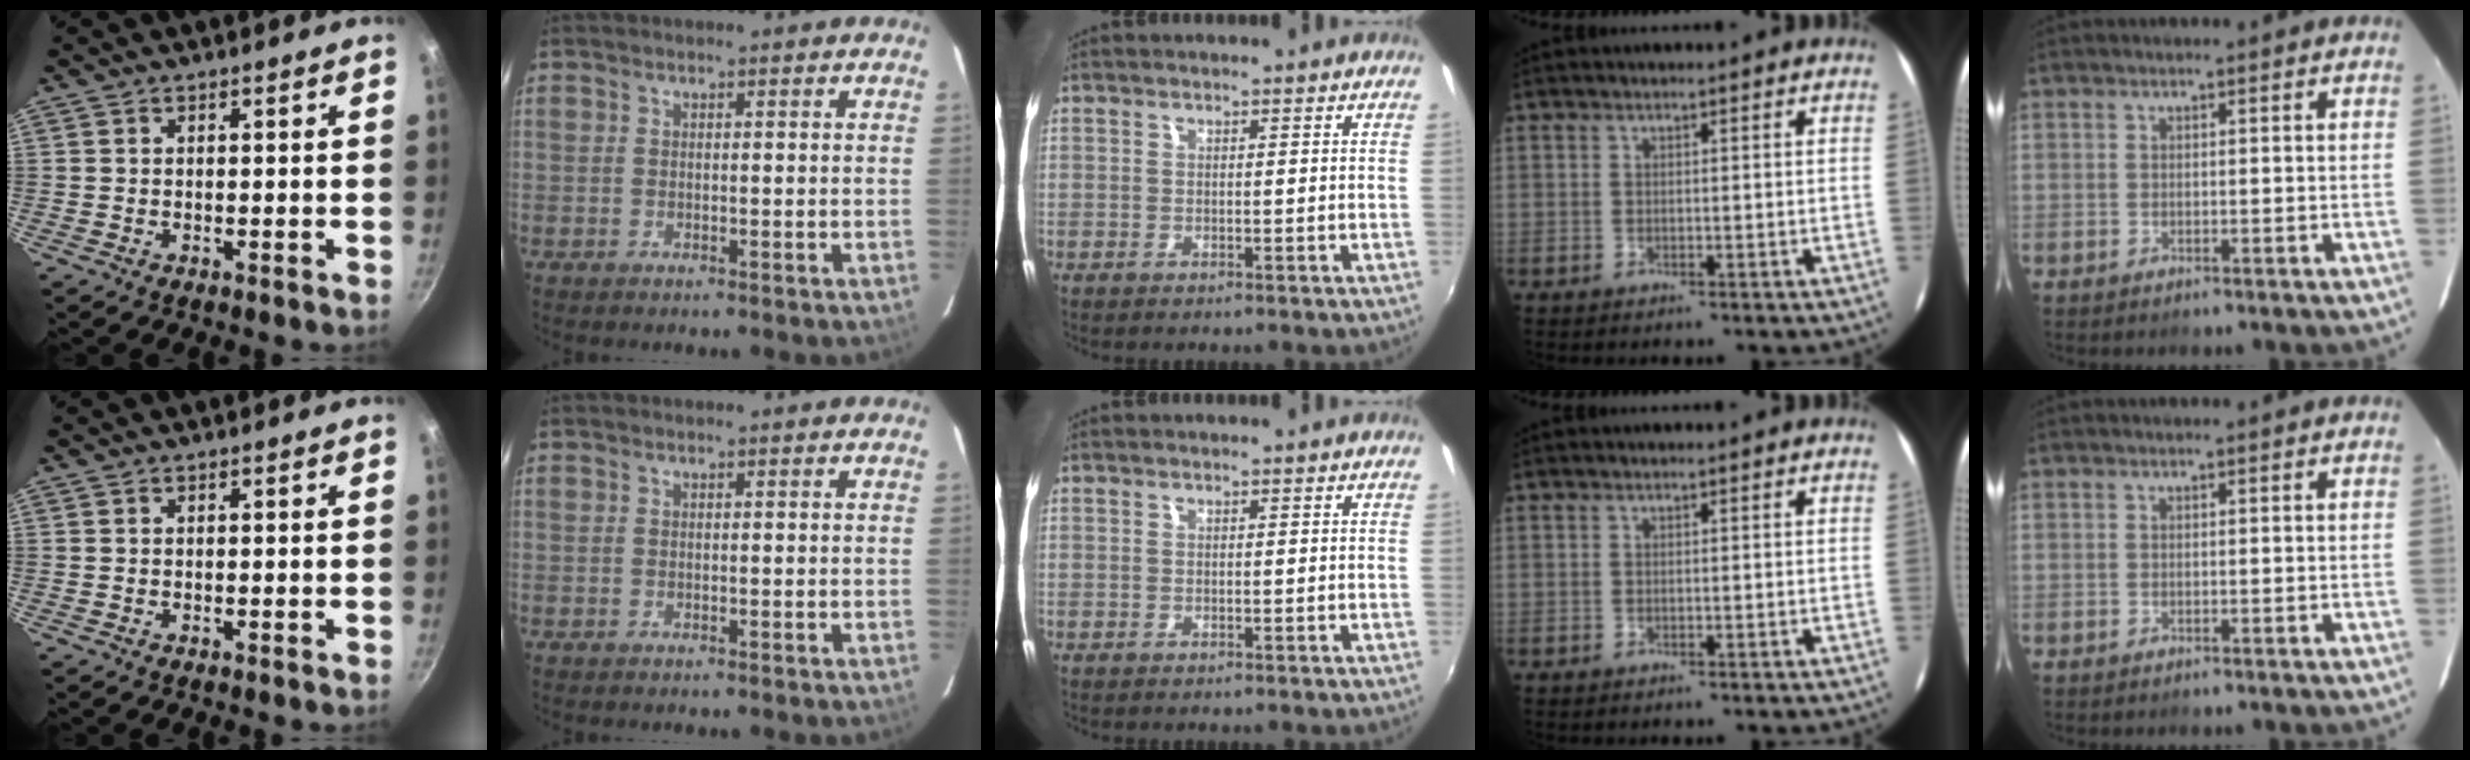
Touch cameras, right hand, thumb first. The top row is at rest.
{}